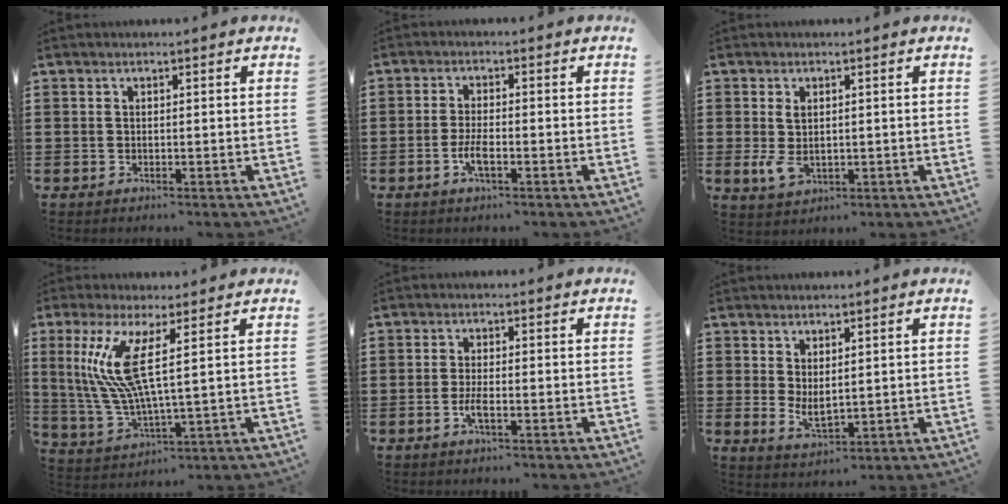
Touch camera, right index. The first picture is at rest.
{"total": 3.2, "force": [-1.3, 0.8, 2.8], "torque": [-0.063, -0.004, -0.027]}
{"total": 3.3, "force": [0.0, 1.9, 2.7], "torque": [-0.061, -0.002, 0.000]}
{"total": 11.2, "force": [3.2, 1.8, 10.5], "torque": [-0.240, -0.019, 0.048]}
{"total": 2.5, "force": [-1.0, 0.5, 2.2], "torque": [-0.047, -0.004, -0.019]}
{"total": 2.9, "force": [0.9, 1.3, 2.4], "torque": [-0.046, 0.001, 0.019]}